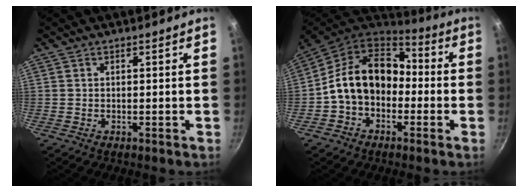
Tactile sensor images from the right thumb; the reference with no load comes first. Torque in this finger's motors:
{"motor_torque": [-0.24, 1.03, 1.07, -1.09, 0.42]}